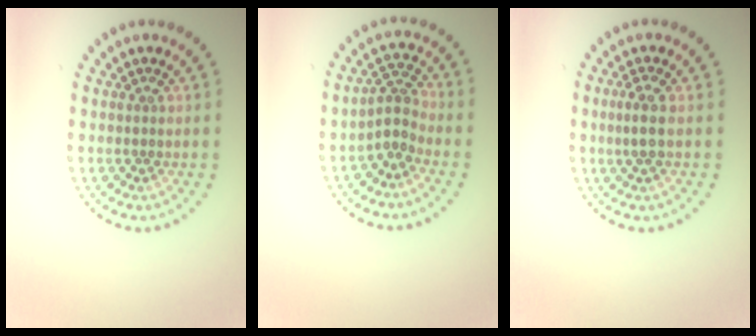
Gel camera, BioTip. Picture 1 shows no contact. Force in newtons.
{"total": 2.2, "press": 1.6, "slide": 1.5}
{"total": 1.9, "press": 1.8, "slide": 0.7}